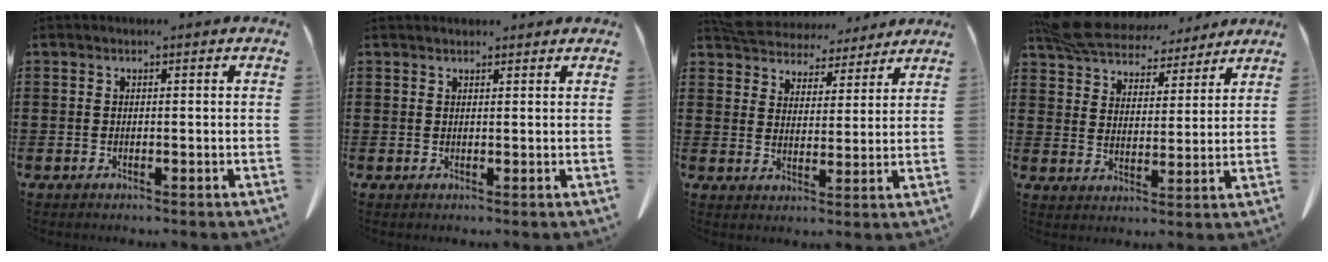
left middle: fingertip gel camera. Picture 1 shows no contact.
{"total": 1.2, "force": [1.1, 0.3, 0.3], "torque": [-0.008, 0.000, 0.023]}
{"total": 5.8, "force": [5.7, 1.3, 0.3], "torque": [-0.037, -0.029, 0.104]}
{"total": 7.9, "force": [7.5, 2.0, 1.8], "torque": [-0.072, -0.031, 0.141]}